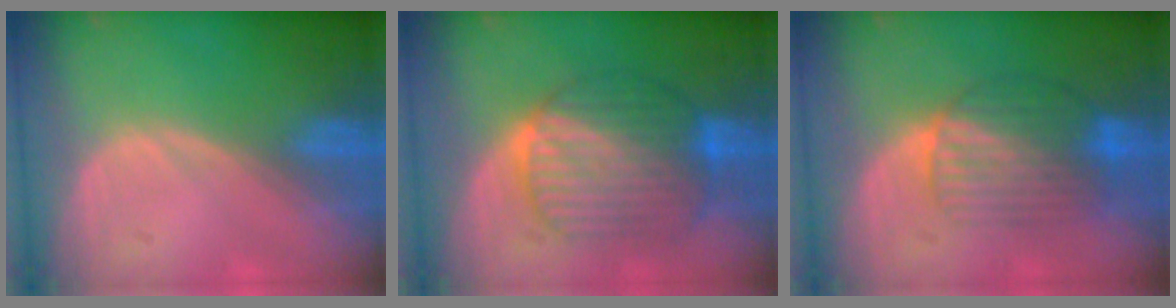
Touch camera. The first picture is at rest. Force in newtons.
{"total": 9.7, "press": 9.7, "slide": 1.0}
{"total": 7.5, "press": 7.2, "slide": 2.1}